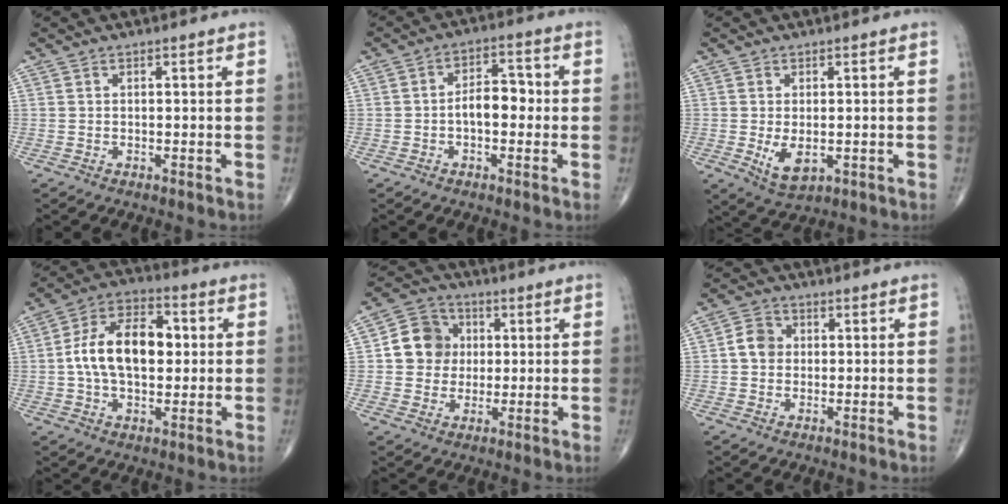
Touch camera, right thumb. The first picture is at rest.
{"total": 7.8, "force": [-0.9, 4.8, 6.1], "torque": [-0.078, 0.030, -0.024]}
{"total": 5.3, "force": [-0.8, 2.9, 4.3], "torque": [-0.073, -0.013, -0.004]}
{"total": 15.1, "force": [0.9, 9.0, 12.1], "torque": [-0.194, 0.025, 0.006]}
{"total": 9.6, "force": [1.1, 8.7, 4.0], "torque": [-0.036, 0.009, 0.010]}
{"total": 4.5, "force": [0.2, 3.9, 2.3], "torque": [-0.029, 0.010, -0.005]}